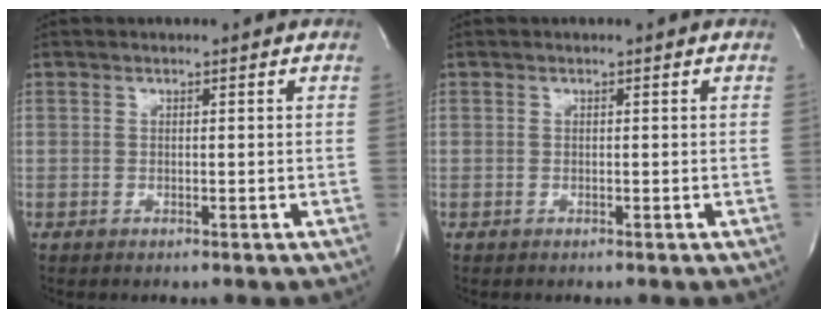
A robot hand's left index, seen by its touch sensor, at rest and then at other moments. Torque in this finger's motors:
{"motor_torque": [-0.10, 0.10, 0.00, 0.00]}